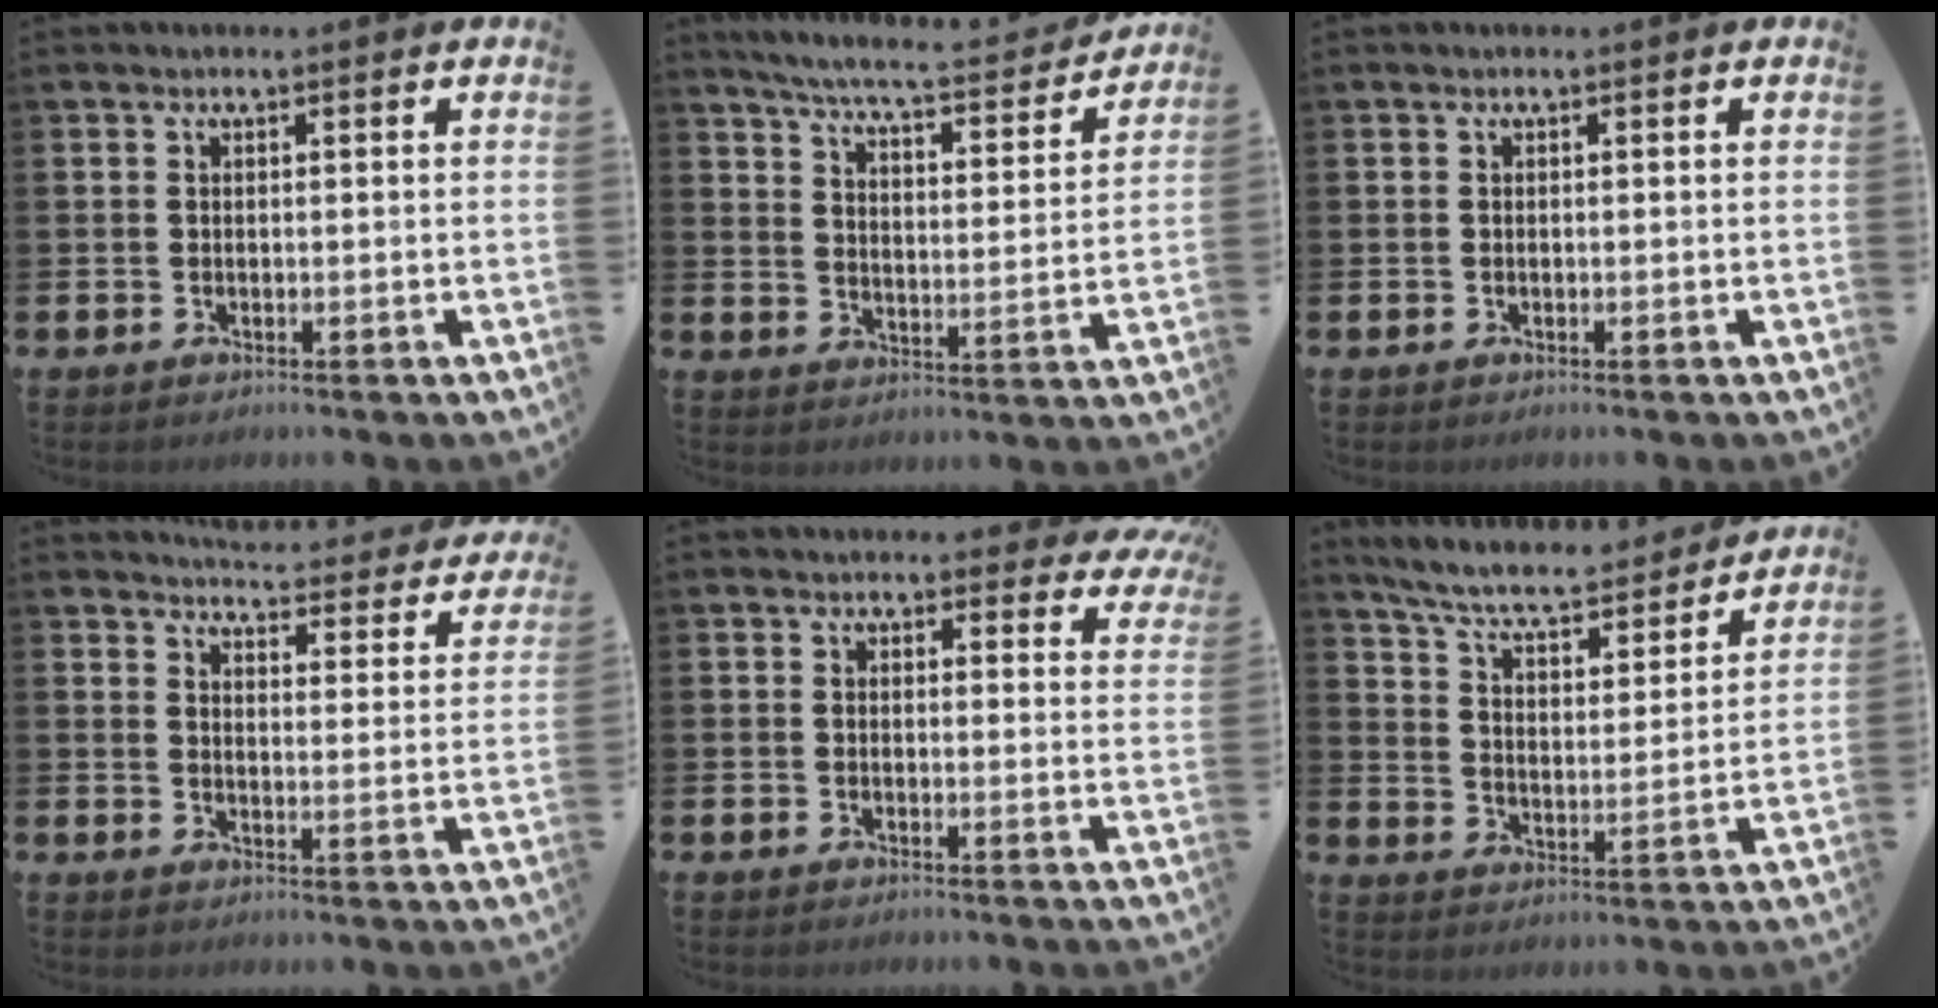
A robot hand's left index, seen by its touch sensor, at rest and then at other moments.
{"total": 6.3, "force": [5.9, 0.3, 2.2], "torque": [-0.065, -0.046, 0.096]}
{"total": 0.0}
{"total": 4.3, "force": [4.2, 0.5, 0.5], "torque": [-0.021, -0.038, 0.069]}
{"total": 2.6, "force": [2.3, 1.1, 0.5], "torque": [0.005, -0.014, 0.036]}
{"total": 7.7, "force": [7.1, 1.2, 2.7], "torque": [-0.073, -0.055, 0.118]}